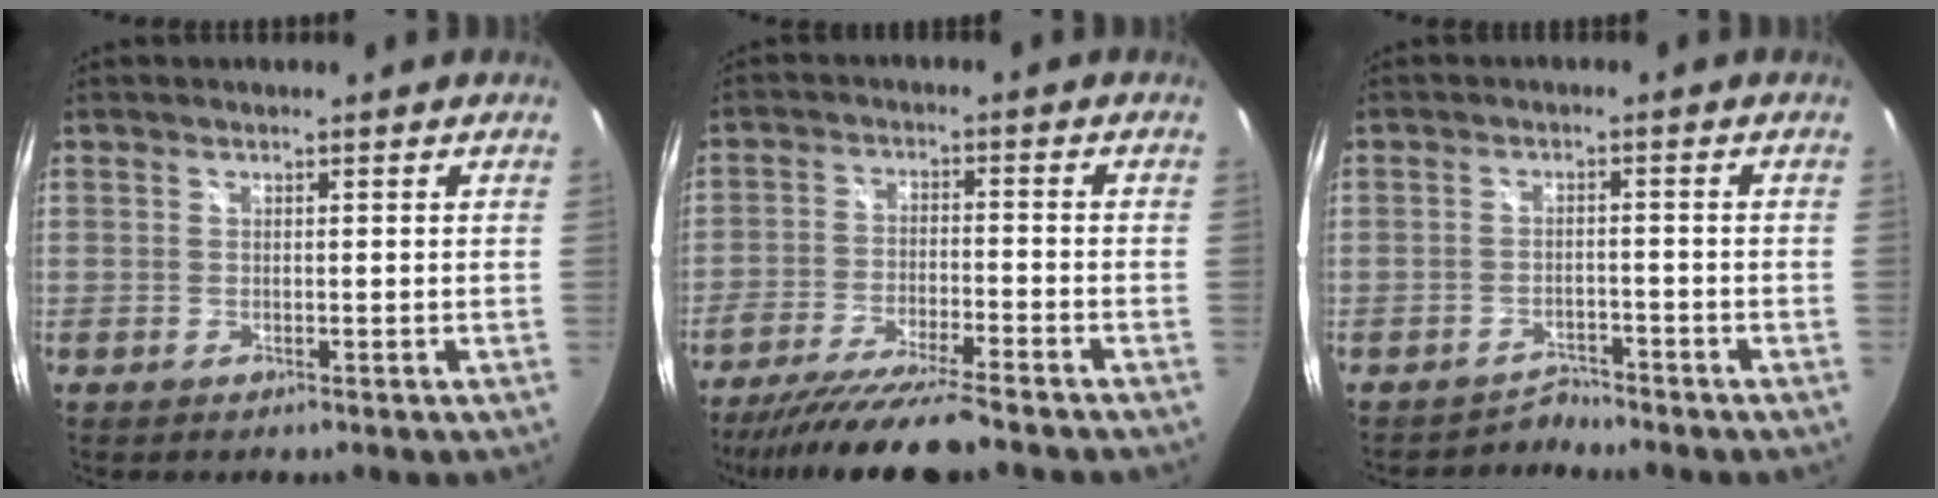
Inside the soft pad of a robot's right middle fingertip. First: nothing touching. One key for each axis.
{"total": 13.9, "fx": -12.1, "fy": 0.3, "fz": 6.8, "tx": -0.146, "ty": -0.028, "tz": -0.204}
{"total": 2.9, "fx": -2.7, "fy": 0.7, "fz": -0.6, "tx": 0.011, "ty": 0.008, "tz": -0.045}